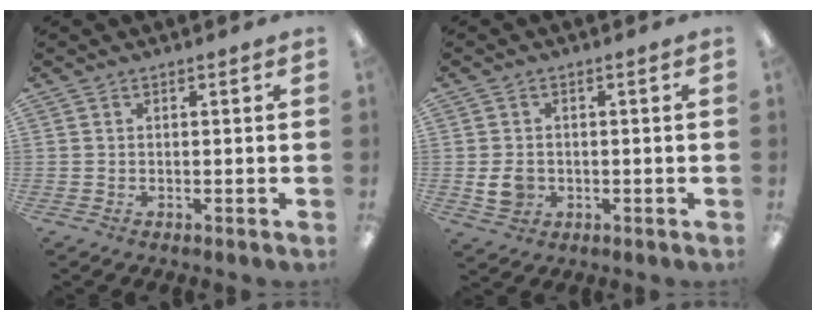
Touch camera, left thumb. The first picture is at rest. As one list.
[{"total": 4.4, "force": [-0.6, 3.6, 2.4], "torque": [-0.030, -0.002, -0.012]}]